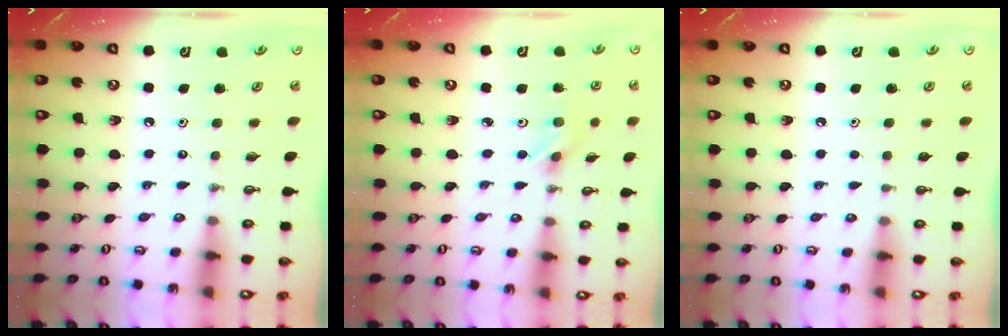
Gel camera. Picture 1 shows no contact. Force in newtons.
{"total": 2.2, "press": 2.1, "slide": 0.6}
{"total": 0.9, "press": 0.1, "slide": 0.9}